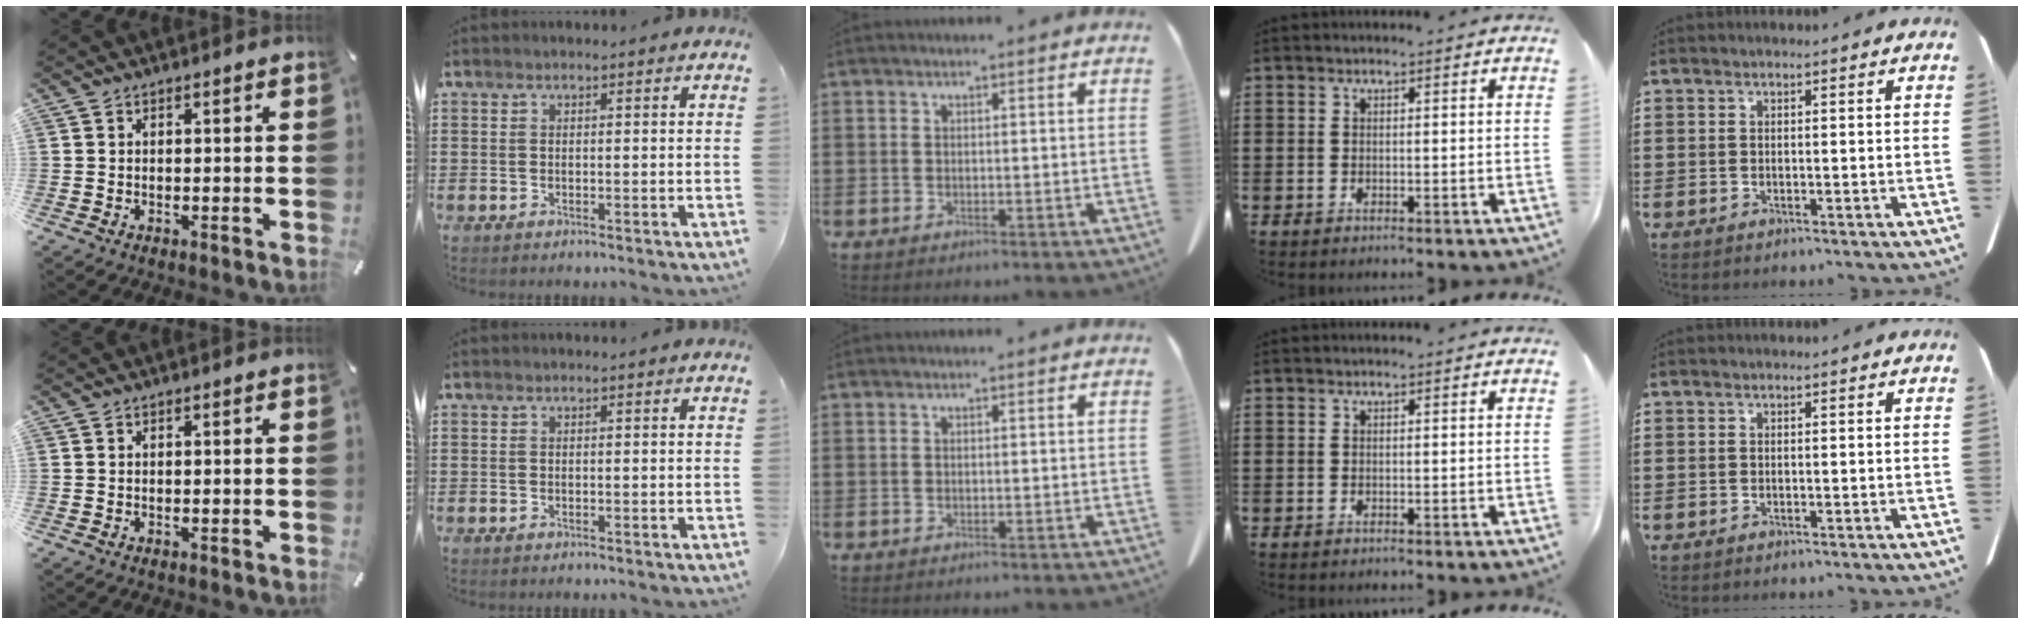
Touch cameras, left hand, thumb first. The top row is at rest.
{}